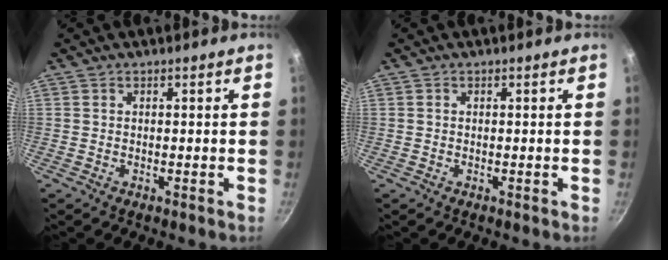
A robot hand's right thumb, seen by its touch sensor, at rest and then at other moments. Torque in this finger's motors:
{"motor_torque": [-0.22, -0.41, 0.02, -0.10, -0.03]}